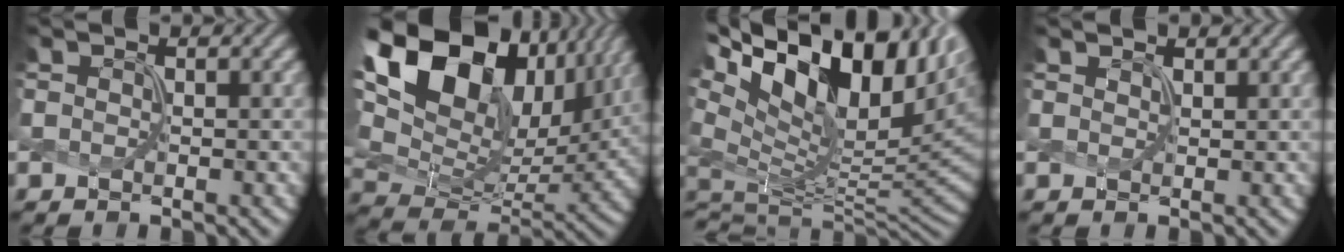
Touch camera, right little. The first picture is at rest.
{"total": 18.3, "force": [7.7, 11.5, 11.9], "torque": [-0.253, 0.040, 0.142]}
{"total": 14.5, "force": [5.7, 7.5, 11.1], "torque": [-0.208, 0.020, 0.100]}
{"total": 1.0, "force": [1.0, 0.2, 0.2], "torque": [-0.003, -0.003, 0.015]}